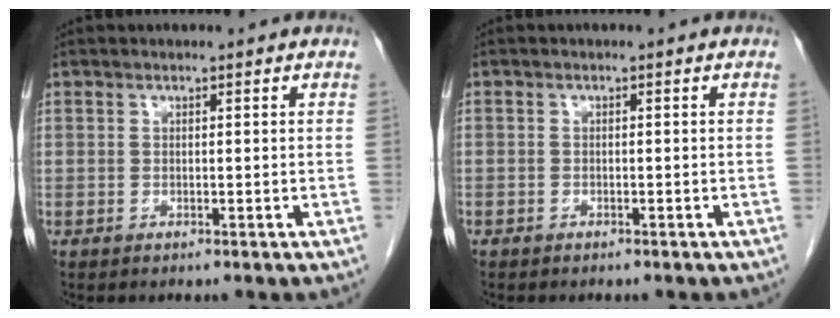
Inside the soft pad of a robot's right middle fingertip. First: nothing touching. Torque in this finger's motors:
{"motor_torque": [1.07, -1.07, -0.21, -0.21]}